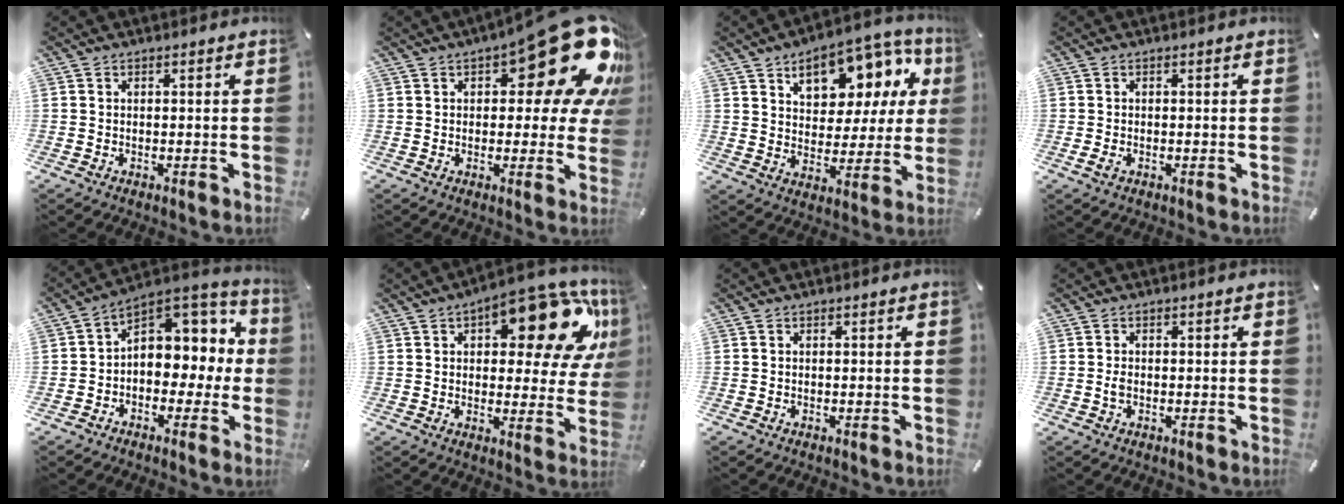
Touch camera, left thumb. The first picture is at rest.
{"total": 22.8, "force": [11.0, 8.9, 17.9], "torque": [-0.220, -0.074, 0.177]}
{"total": 14.6, "force": [8.3, 8.9, 8.0], "torque": [-0.115, -0.049, 0.140]}
{"total": 1.1, "force": [-0.5, 0.6, 0.8], "torque": [-0.021, -0.003, -0.009]}
{"total": 9.2, "force": [2.5, 7.5, 4.8], "torque": [-0.055, -0.025, 0.047]}
{"total": 18.3, "force": [9.3, 8.5, 13.2], "torque": [-0.154, -0.062, 0.148]}
{"total": 0.0}
{"total": 1.5, "force": [-0.3, 0.9, 1.1], "torque": [-0.028, 0.000, -0.009]}